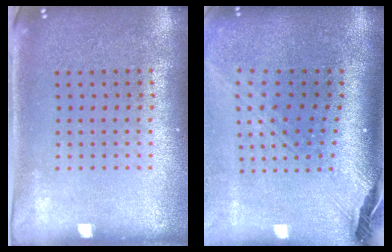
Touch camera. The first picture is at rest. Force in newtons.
{"total": 2.9, "press": 2.0, "slide": 2.0}